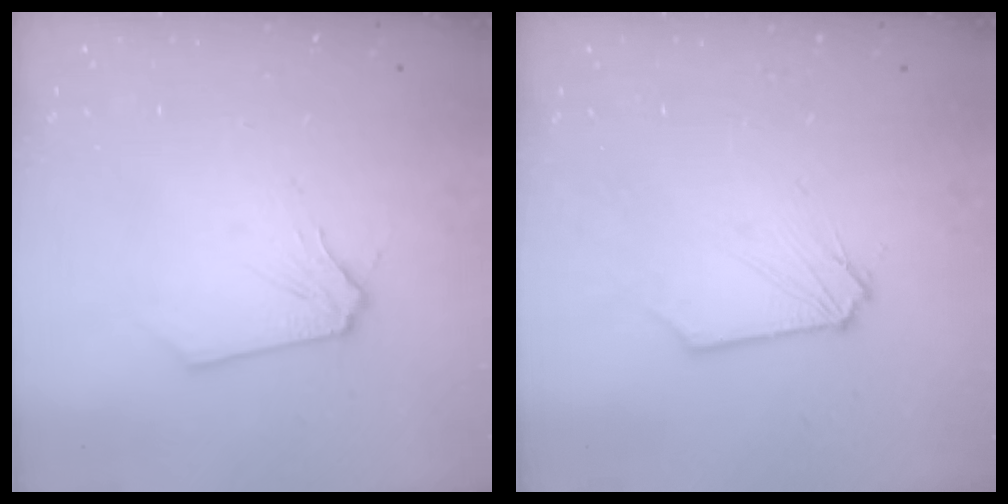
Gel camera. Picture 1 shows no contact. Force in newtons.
{"total": 0.0}